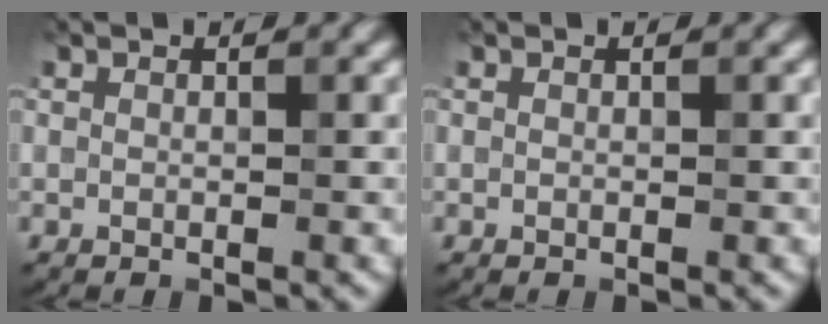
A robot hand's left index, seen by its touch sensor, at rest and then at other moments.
{"total": 0.0}